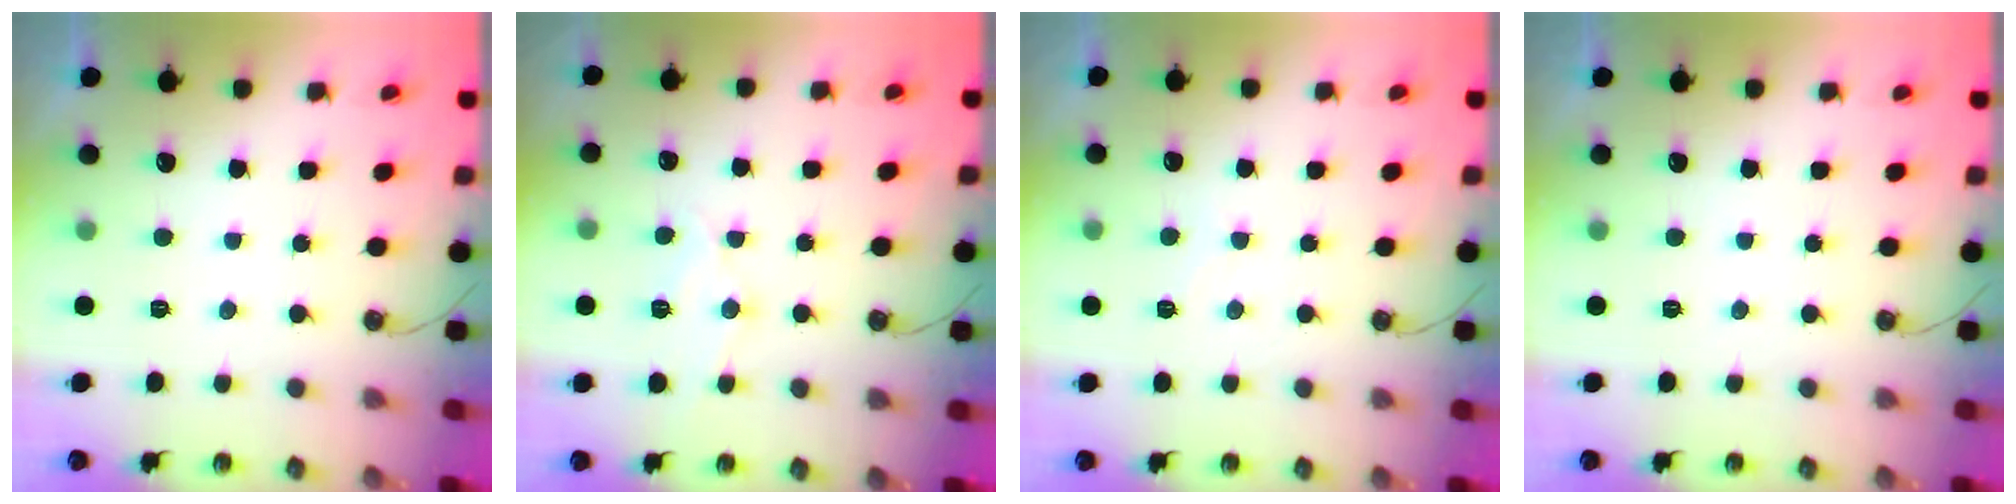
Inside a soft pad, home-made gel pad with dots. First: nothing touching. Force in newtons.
{"total": 10.4, "press": 10.4, "slide": 0.8}
{"total": 5.5, "press": 5.4, "slide": 0.7}
{"total": 0.0}